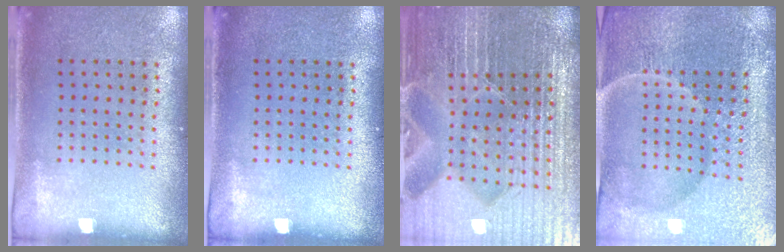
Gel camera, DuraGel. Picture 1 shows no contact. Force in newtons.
{"total": 0.0}
{"total": 7.0, "press": 6.2, "slide": 3.4}
{"total": 5.9, "press": 5.4, "slide": 2.4}